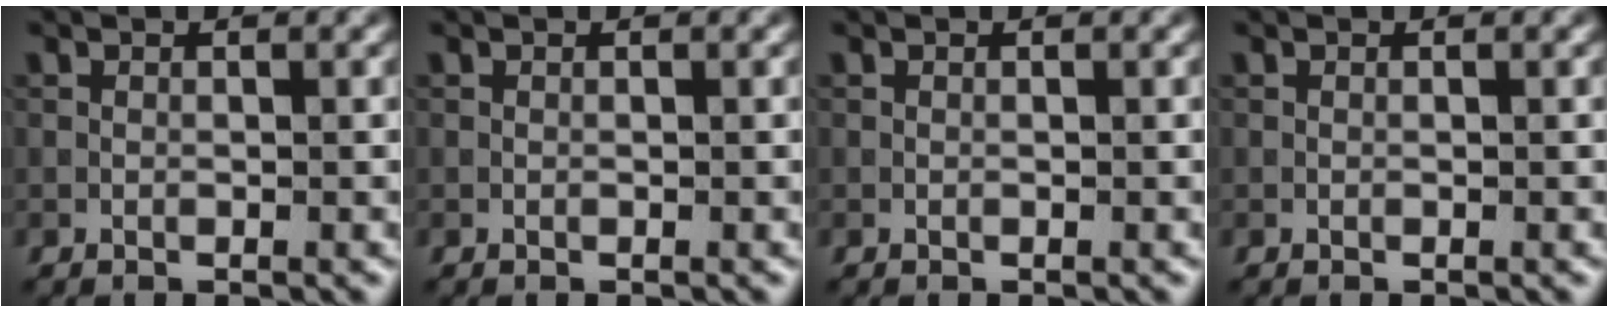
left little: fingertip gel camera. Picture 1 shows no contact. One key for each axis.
{"total": 0.0}
{"total": 0.0}
{"total": 0.0}